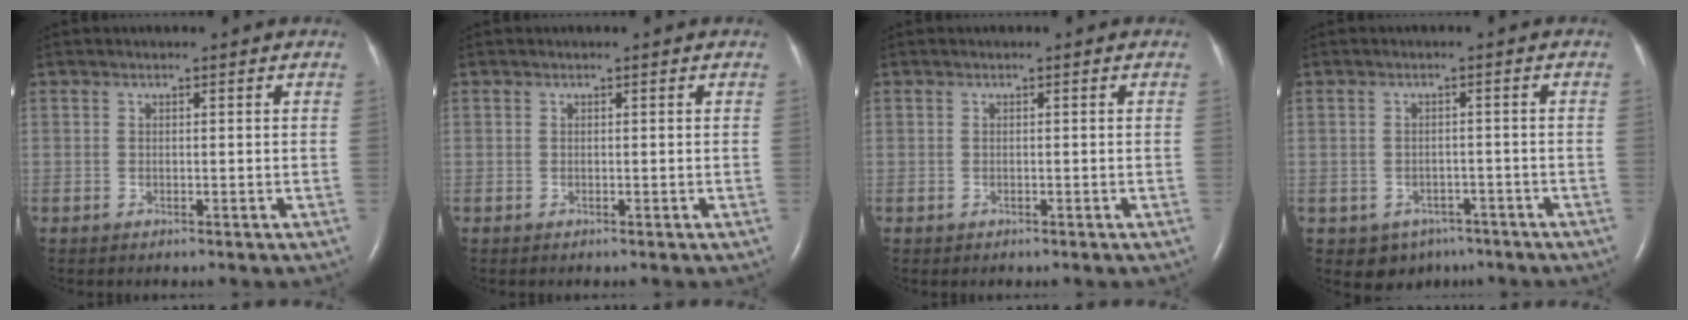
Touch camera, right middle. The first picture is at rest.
{"total": 0.0}
{"total": 0.0}
{"total": 4.4, "force": [-2.8, 3.3, 0.8], "torque": [-0.008, 0.011, -0.031]}